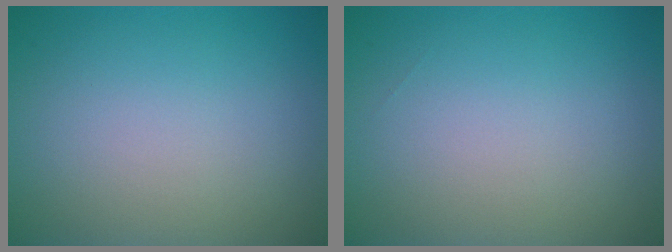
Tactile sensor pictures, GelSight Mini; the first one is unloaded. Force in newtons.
{"total": 0.0}